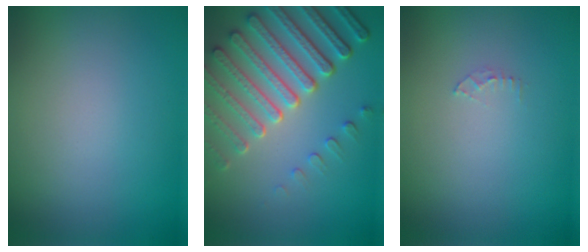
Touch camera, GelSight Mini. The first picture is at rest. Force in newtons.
{"total": 7.5, "press": 5.7, "slide": 4.9}
{"total": 0.7, "press": 0.7, "slide": 0.1}